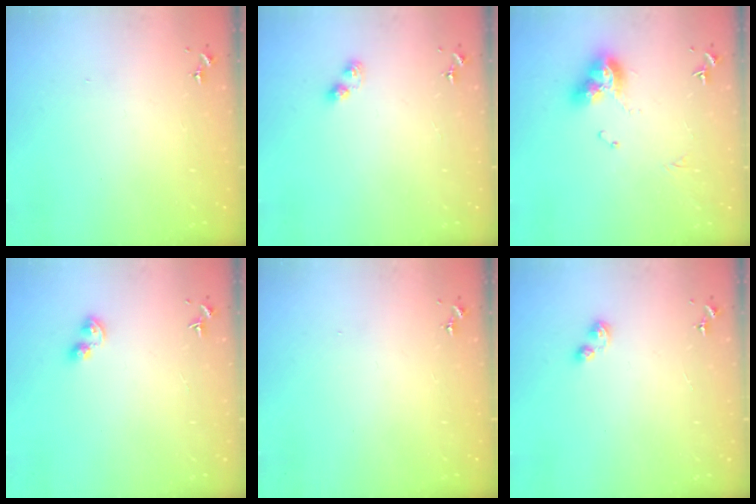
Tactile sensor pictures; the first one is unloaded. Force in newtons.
{"total": 2.8, "press": 2.7, "slide": 0.4}
{"total": 11.9, "press": 11.9, "slide": 1.3}
{"total": 3.7, "press": 3.7, "slide": 0.5}
{"total": 0.0}
{"total": 4.8, "press": 4.8, "slide": 0.5}